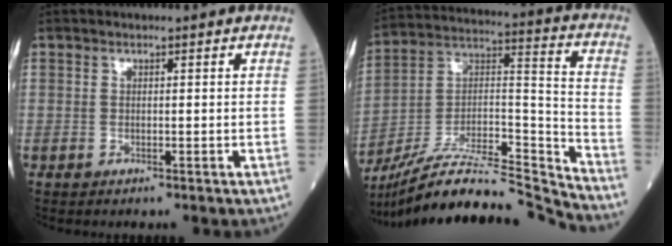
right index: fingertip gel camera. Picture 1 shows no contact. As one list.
[{"total": 23.0, "force": [-21.9, -0.1, 7.0], "torque": [-0.139, 0.022, -0.364]}]